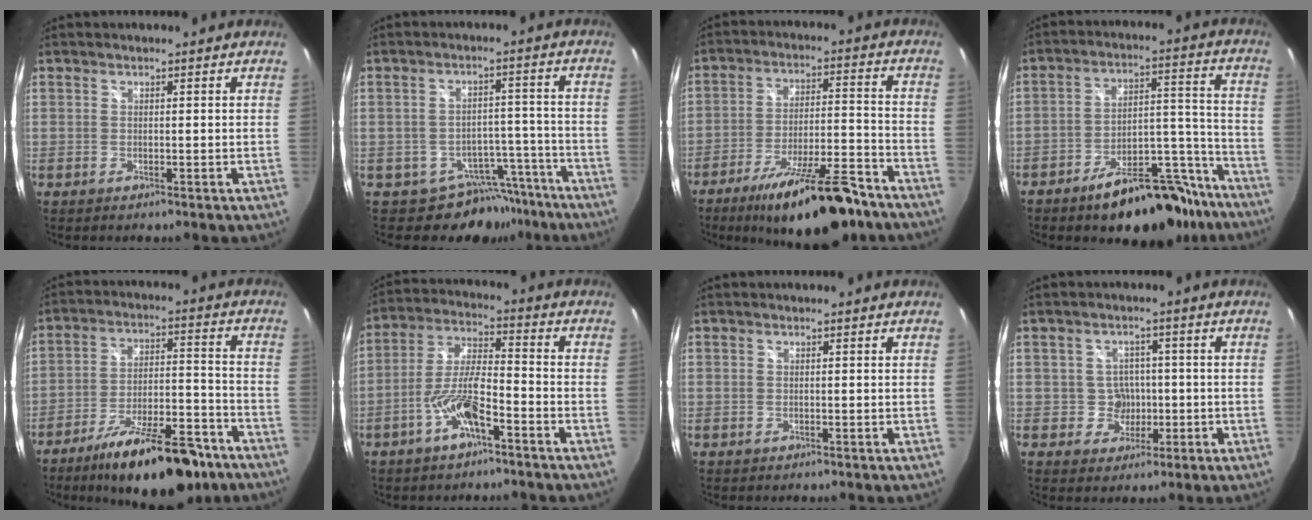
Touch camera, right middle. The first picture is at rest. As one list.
[{"total": 8.7, "force": [-7.0, 5.0, 1.2], "torque": [-0.004, 0.035, -0.084]}, {"total": 18.9, "force": [-14.3, 4.5, 11.5], "torque": [-0.196, -0.014, -0.213]}, {"total": 19.3, "force": [-15.3, 7.5, 9.0], "torque": [-0.124, 0.043, -0.199]}, {"total": 19.8, "force": [-14.6, 6.3, 11.9], "torque": [-0.193, -0.012, -0.214]}, {"total": 8.7, "force": [-4.9, 2.2, 6.8], "torque": [-0.149, 0.008, -0.090]}, {"total": 0.0}, {"total": 4.5, "force": [-0.9, 4.4, 0.4], "torque": [-0.012, 0.017, -0.003]}]